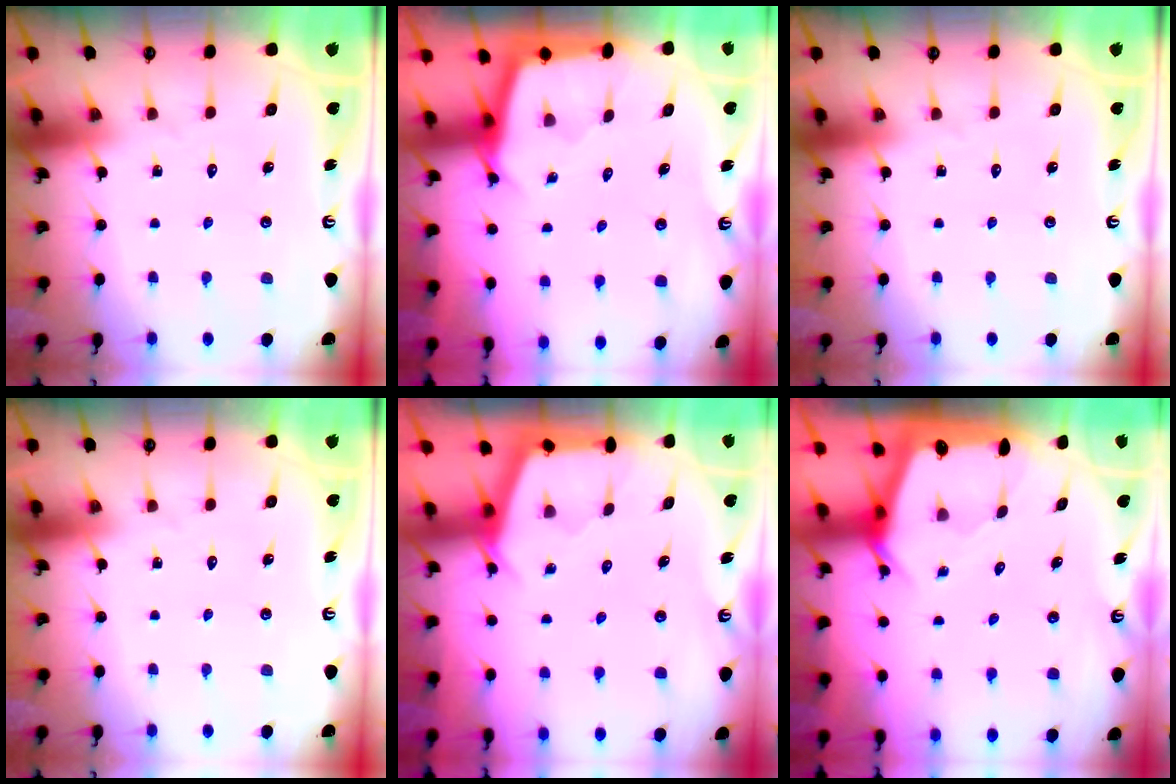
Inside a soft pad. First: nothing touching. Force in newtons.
{"total": 2.5, "press": 2.5, "slide": 0.2}
{"total": 0.0}
{"total": 0.0}
{"total": 2.6, "press": 2.6, "slide": 0.3}
{"total": 2.4, "press": 2.4, "slide": 0.2}